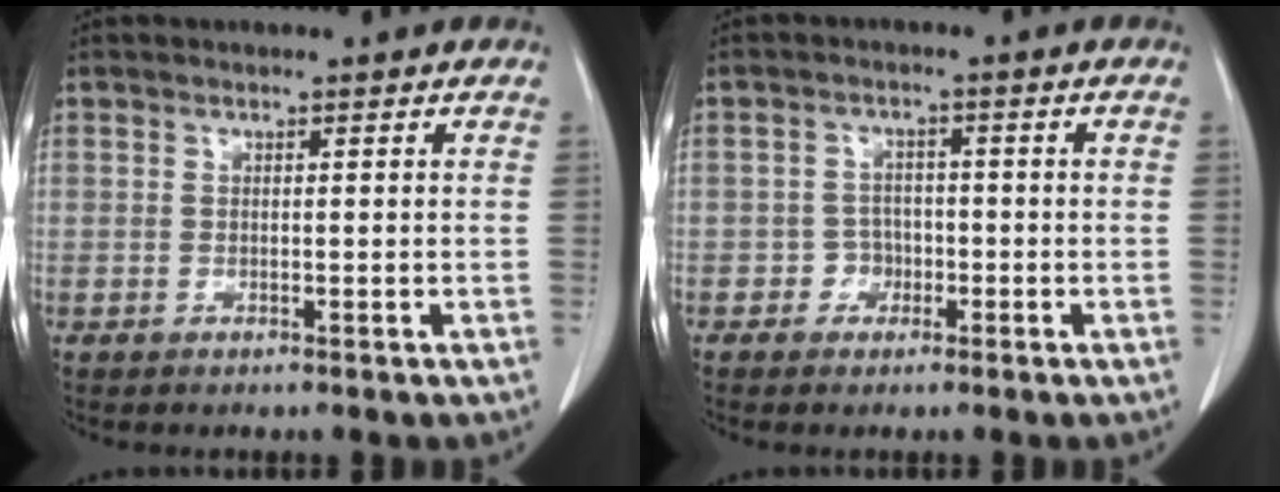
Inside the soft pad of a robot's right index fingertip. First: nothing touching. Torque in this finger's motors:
{"motor_torque": [0.22, -0.16, 0.00, -0.01]}